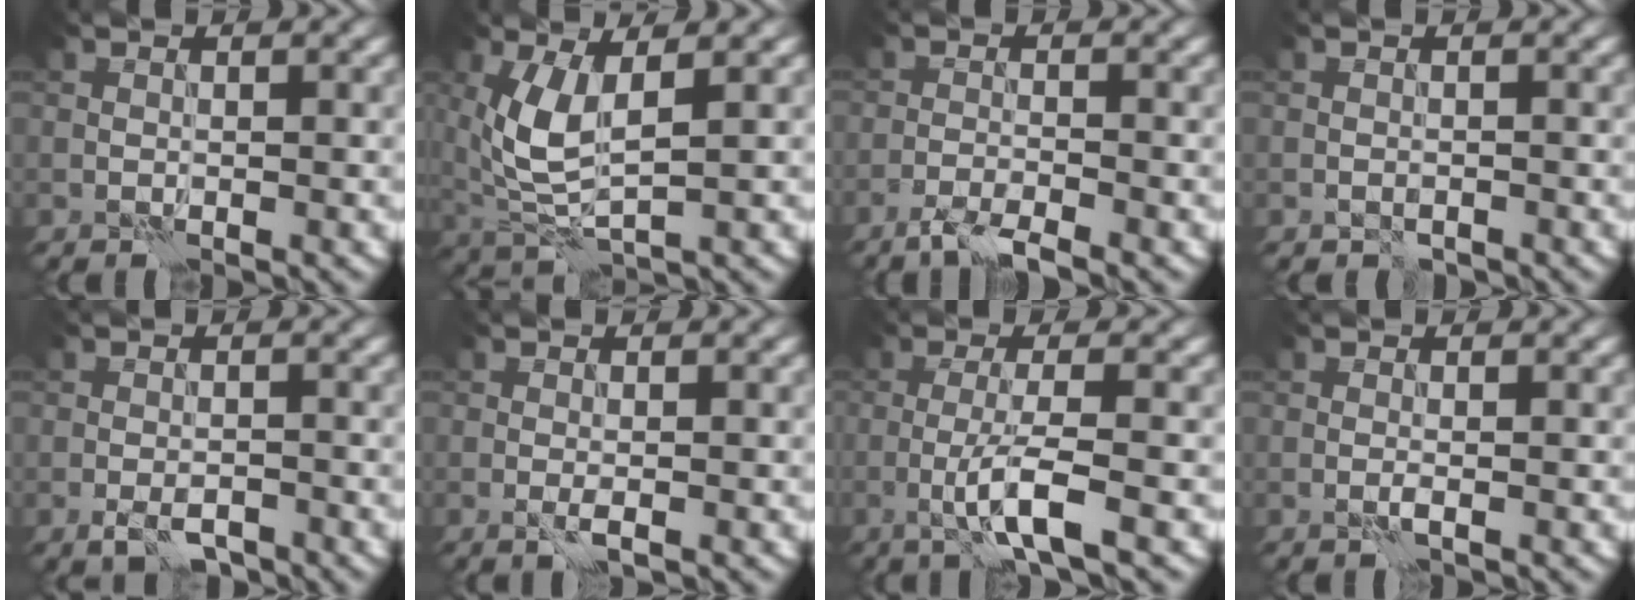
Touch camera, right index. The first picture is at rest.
{"total": 5.1, "force": [1.2, 2.1, 4.4], "torque": [-0.111, -0.006, 0.030]}
{"total": 3.1, "force": [-2.4, 0.4, 1.9], "torque": [-0.036, 0.001, -0.053]}
{"total": 0.8, "force": [-0.7, 0.4, 0.2], "torque": [-0.002, -0.001, -0.015]}
{"total": 2.6, "force": [-1.7, 1.0, 1.7], "torque": [-0.031, -0.001, -0.031]}
{"total": 1.0, "force": [-0.3, 0.1, 1.0], "torque": [-0.020, -0.003, -0.009]}
{"total": 4.0, "force": [-1.4, 0.4, 3.8], "torque": [-0.070, 0.008, -0.036]}
{"total": 0.6, "force": [-0.2, -0.1, 0.5], "torque": [-0.013, -0.001, -0.008]}